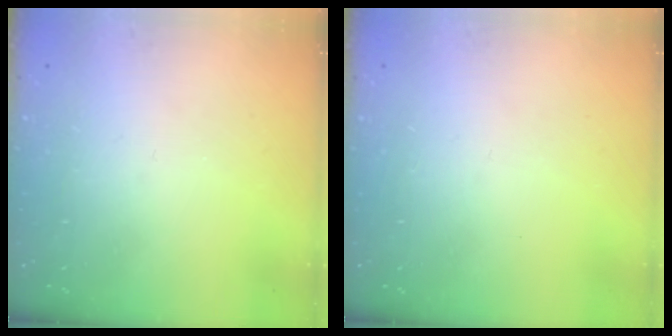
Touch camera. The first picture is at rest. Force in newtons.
{"total": 0.0}